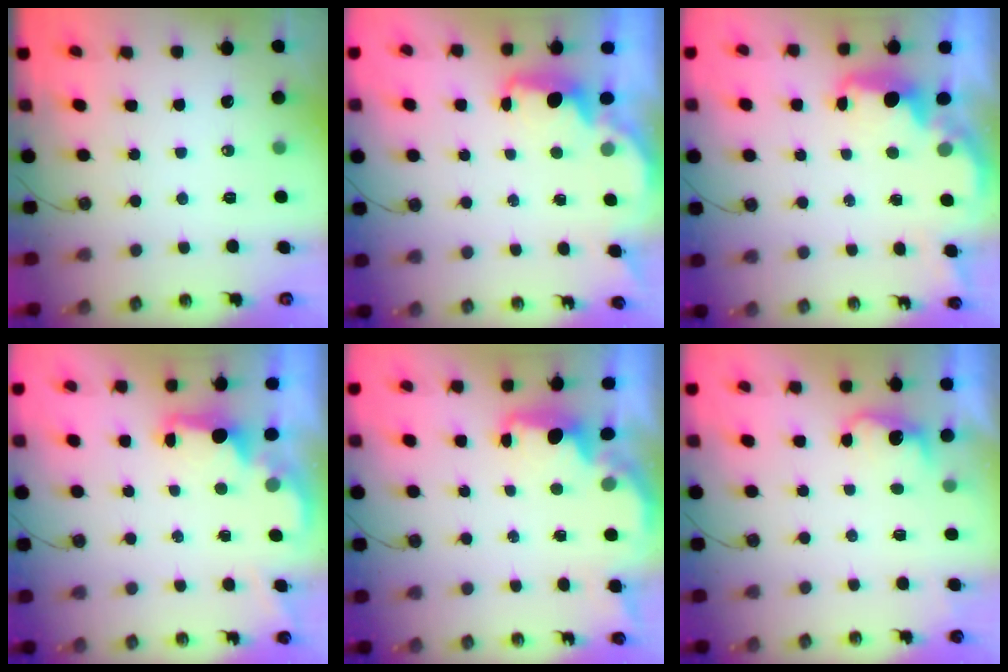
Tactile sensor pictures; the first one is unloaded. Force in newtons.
{"total": 2.1, "press": 1.9, "slide": 0.8}
{"total": 2.7, "press": 2.6, "slide": 0.5}
{"total": 1.8, "press": 1.6, "slide": 0.7}
{"total": 2.0, "press": 1.9, "slide": 0.7}
{"total": 2.7, "press": 2.6, "slide": 0.8}